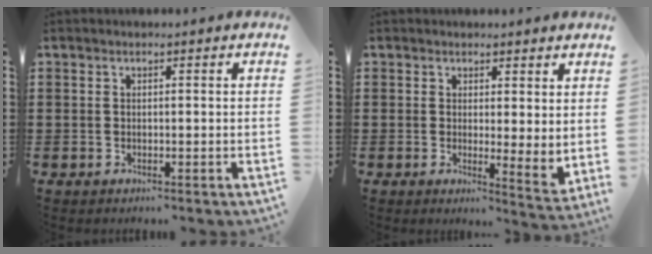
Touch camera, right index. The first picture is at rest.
{"total": 2.3, "force": [2.2, 0.3, 0.7], "torque": [-0.018, -0.008, 0.038]}